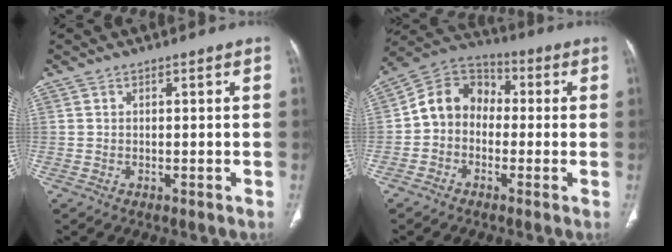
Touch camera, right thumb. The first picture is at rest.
{"total": 9.7, "force": [-0.9, 8.1, 5.2], "torque": [-0.069, 0.039, -0.035]}